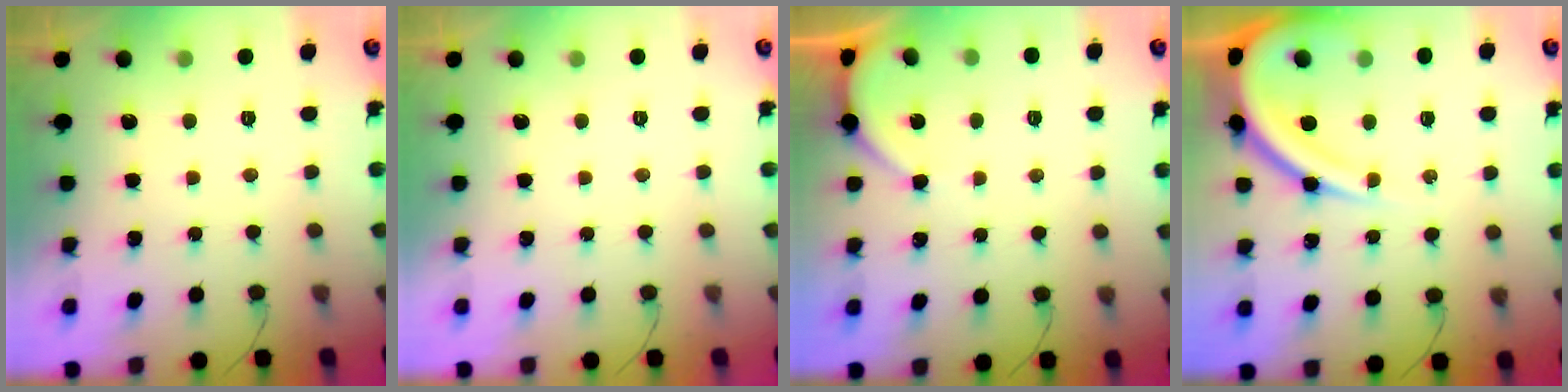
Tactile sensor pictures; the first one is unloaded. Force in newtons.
{"total": 0.0}
{"total": 2.8, "press": 2.8, "slide": 0.4}
{"total": 15.1, "press": 15.0, "slide": 1.9}